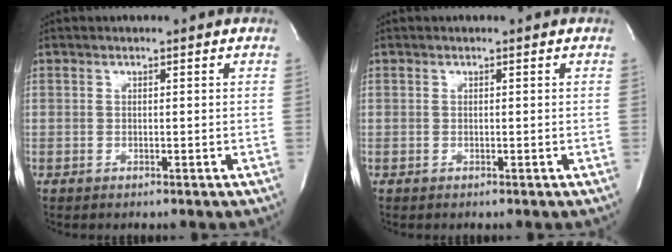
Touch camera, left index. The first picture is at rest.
{"total": 0.0}